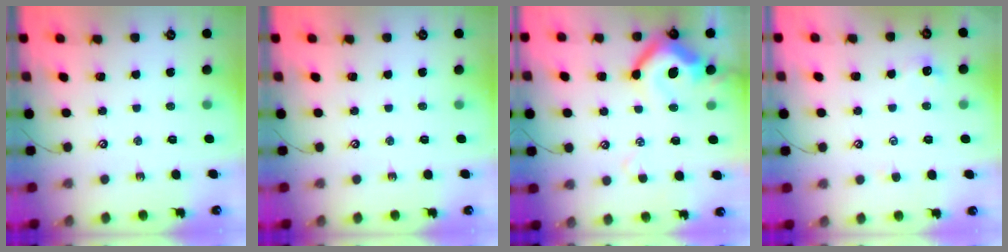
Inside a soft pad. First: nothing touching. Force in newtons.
{"total": 0.0}
{"total": 11.2, "press": 11.0, "slide": 1.8}
{"total": 0.9, "press": 0.9, "slide": 0.2}